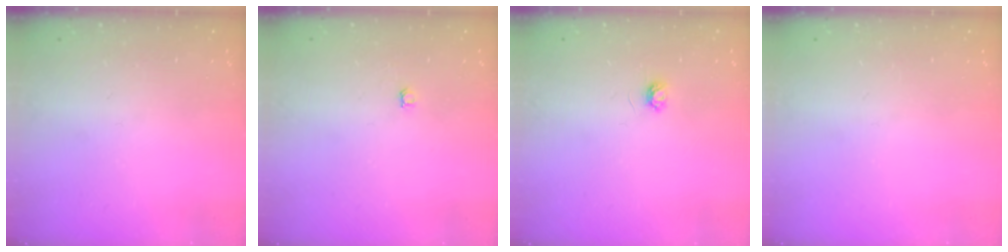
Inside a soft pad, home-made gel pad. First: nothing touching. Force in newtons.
{"total": 3.0, "press": 3.0, "slide": 0.4}
{"total": 3.5, "press": 3.5, "slide": 0.4}
{"total": 0.0}